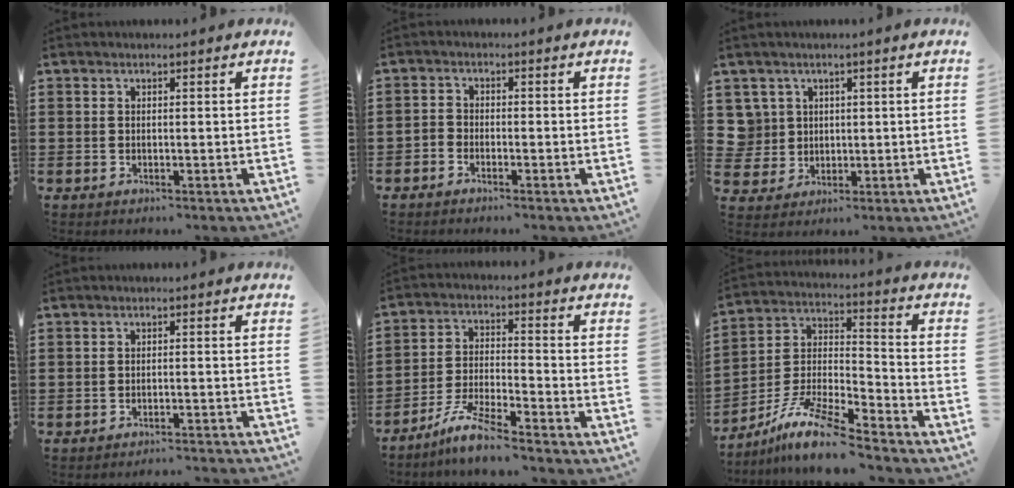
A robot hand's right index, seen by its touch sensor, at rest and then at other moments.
{"total": 1.6, "force": [-1.6, 0.4, 0.1], "torque": [-0.005, 0.005, -0.033]}
{"total": 4.4, "force": [1.2, 4.3, 0.2], "torque": [-0.036, 0.012, 0.020]}
{"total": 1.9, "force": [-1.9, -0.1, 0.1], "torque": [-0.007, 0.001, -0.040]}
{"total": 6.6, "force": [-5.8, 0.1, 3.2], "torque": [-0.080, -0.010, -0.116]}
{"total": 11.5, "force": [-9.4, 1.7, 6.4], "torque": [-0.133, 0.013, -0.189]}